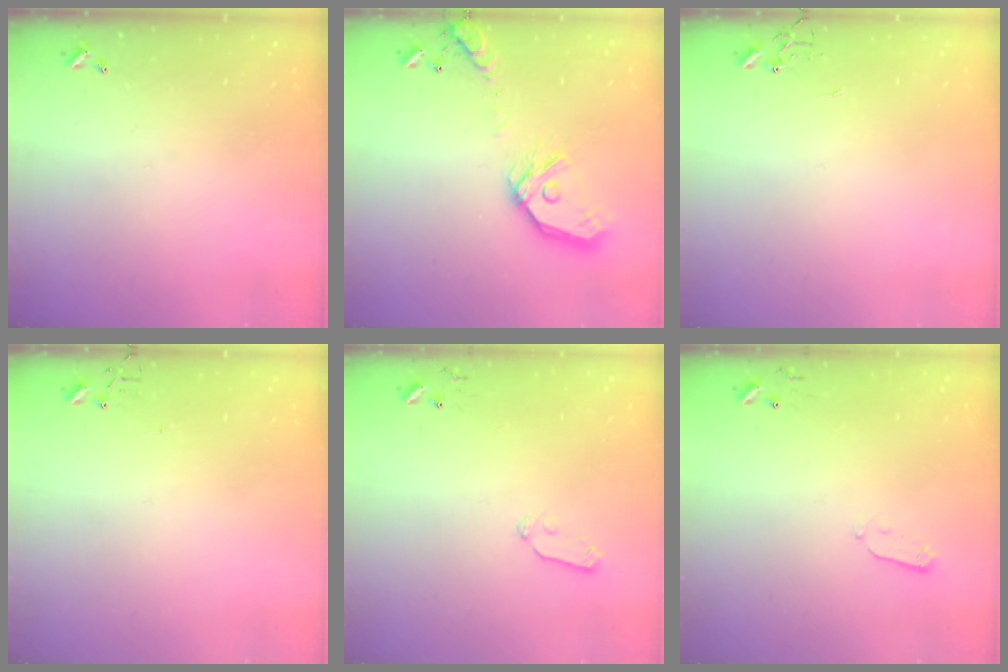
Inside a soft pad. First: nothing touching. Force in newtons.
{"total": 15.9, "press": 15.7, "slide": 2.2}
{"total": 0.0}
{"total": 3.6, "press": 3.6, "slide": 0.4}
{"total": 5.9, "press": 5.9, "slide": 0.8}
{"total": 3.7, "press": 3.6, "slide": 0.8}